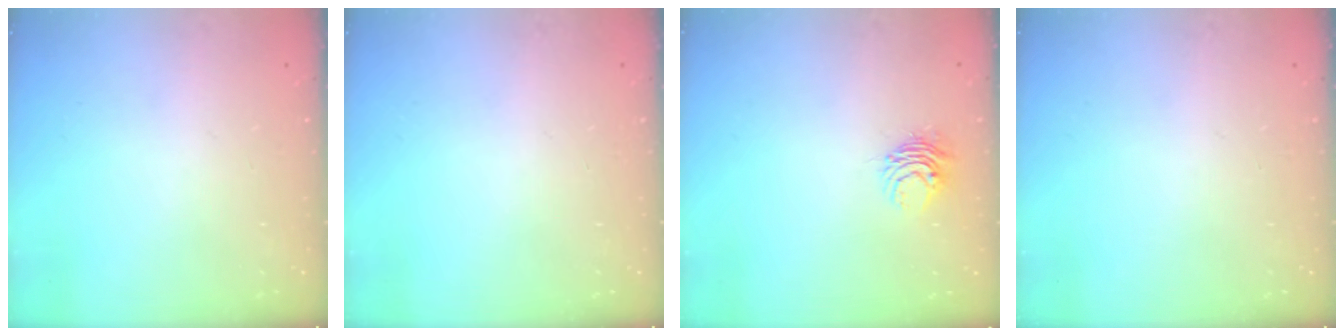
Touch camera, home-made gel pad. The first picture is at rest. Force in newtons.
{"total": 0.0}
{"total": 5.0, "press": 4.9, "slide": 0.5}
{"total": 0.0}